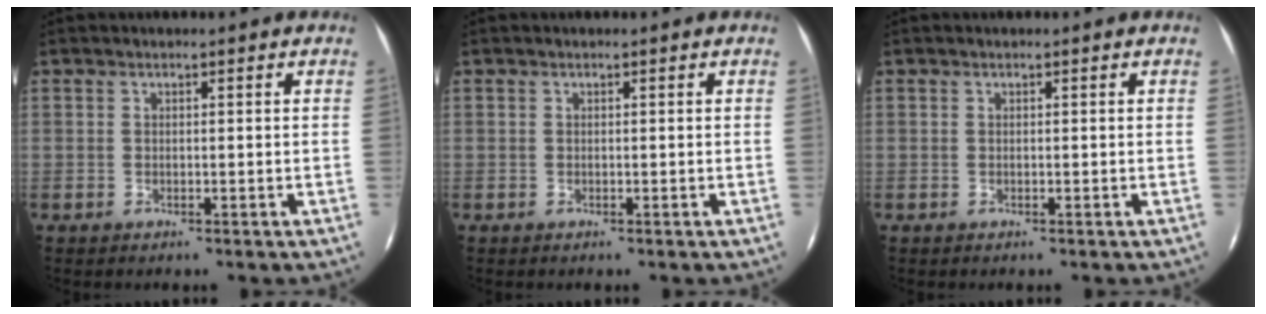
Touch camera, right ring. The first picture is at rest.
{"total": 0.0}
{"total": 0.0}